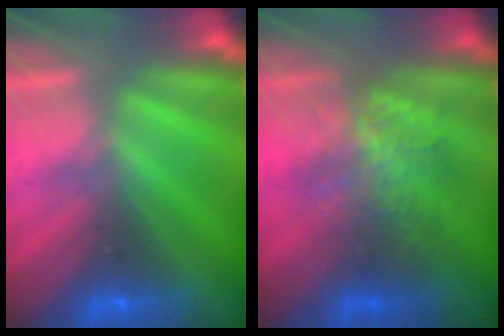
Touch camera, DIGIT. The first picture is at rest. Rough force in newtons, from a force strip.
{"total": 2.2}